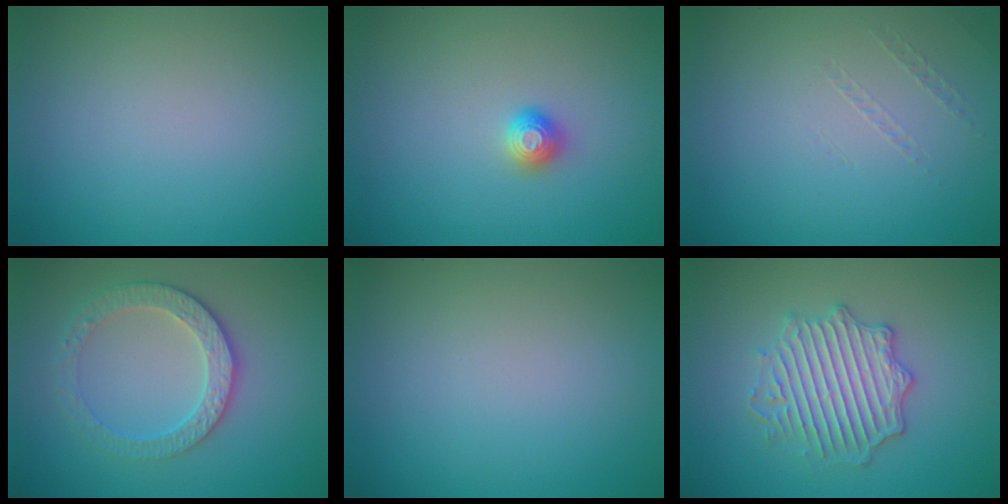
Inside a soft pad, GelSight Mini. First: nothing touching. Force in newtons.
{"total": 1.2, "press": 1.1, "slide": 0.2}
{"total": 0.5, "press": 0.2, "slide": 0.5}
{"total": 3.2, "press": 3.1, "slide": 0.9}
{"total": 0.0}
{"total": 4.3, "press": 4.1, "slide": 1.2}